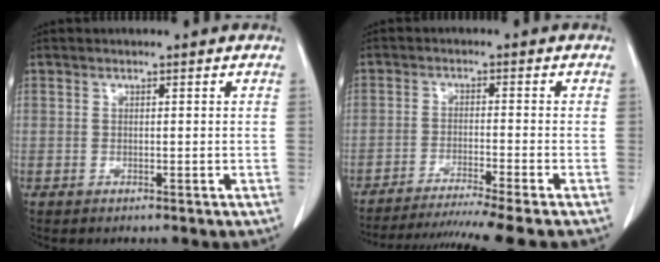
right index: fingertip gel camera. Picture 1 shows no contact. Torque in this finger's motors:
{"motor_torque": [0.59, -0.57, 0.10, 0.06]}